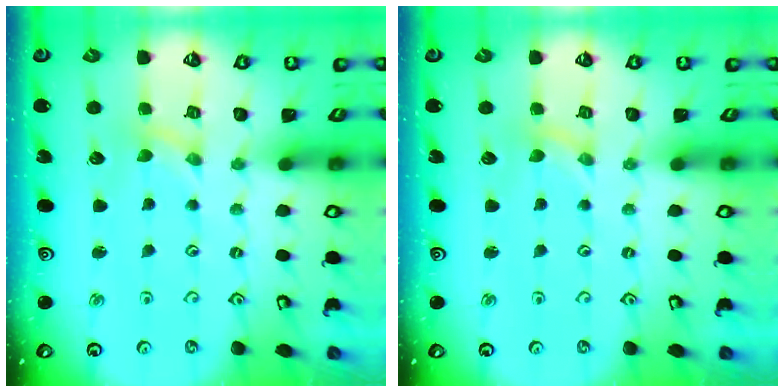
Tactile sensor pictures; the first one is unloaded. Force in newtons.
{"total": 0.0}